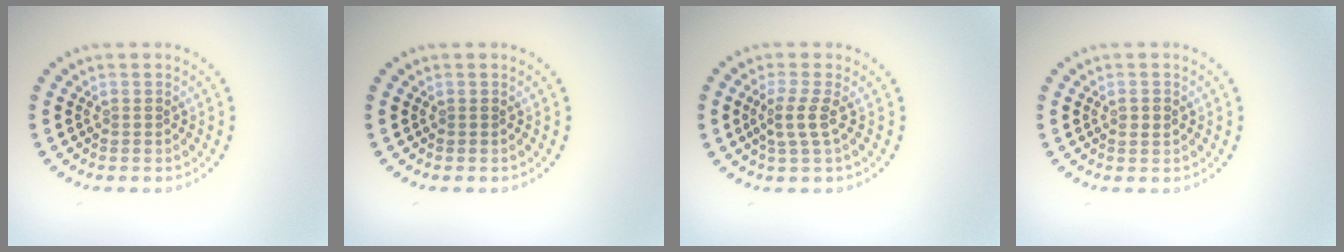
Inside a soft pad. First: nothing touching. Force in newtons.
{"total": 0.0}
{"total": 2.2, "press": 1.7, "slide": 1.4}
{"total": 1.1, "press": 1.0, "slide": 0.3}